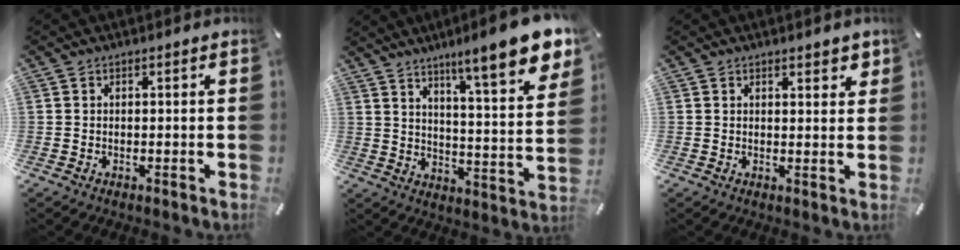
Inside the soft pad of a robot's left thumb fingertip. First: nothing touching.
{"total": 14.6, "force": [10.9, 2.5, 9.3], "torque": [-0.139, -0.090, 0.174]}
{"total": 2.3, "force": [1.9, 1.0, 0.9], "torque": [-0.011, -0.006, 0.032]}